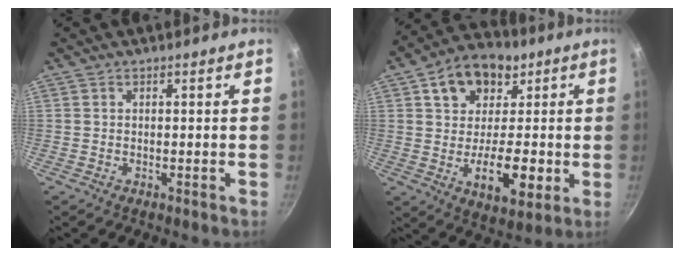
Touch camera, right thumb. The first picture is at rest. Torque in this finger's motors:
{"motor_torque": [1.02, 3.99, 1.02, -0.72, 0.24]}